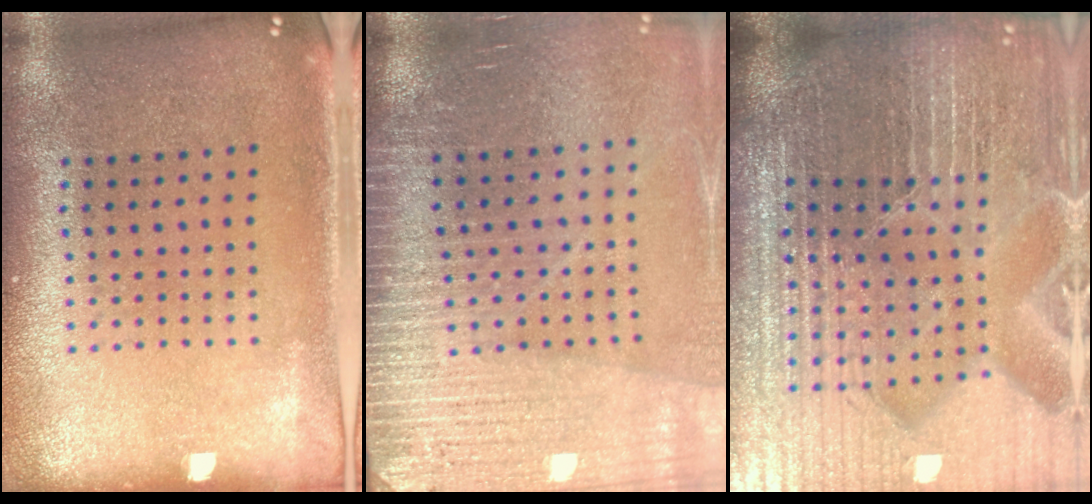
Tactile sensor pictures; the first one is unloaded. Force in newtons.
{"total": 3.5, "press": 3.5, "slide": 0.5}
{"total": 6.7, "press": 5.9, "slide": 3.2}